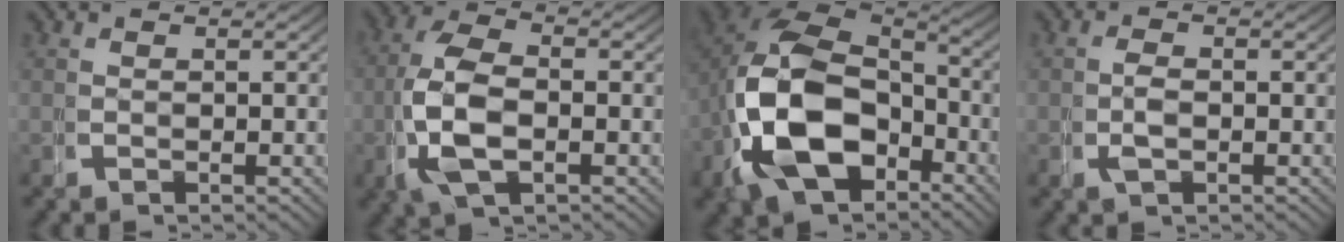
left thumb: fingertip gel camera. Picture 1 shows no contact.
{"total": 8.3, "force": [-1.1, 5.4, 6.2], "torque": [-0.153, -0.026, -0.007]}
{"total": 15.2, "force": [-2.5, 11.0, 10.2], "torque": [-0.238, -0.049, -0.022]}
{"total": 1.2, "force": [-0.4, 0.7, 0.9], "torque": [-0.027, -0.006, -0.003]}